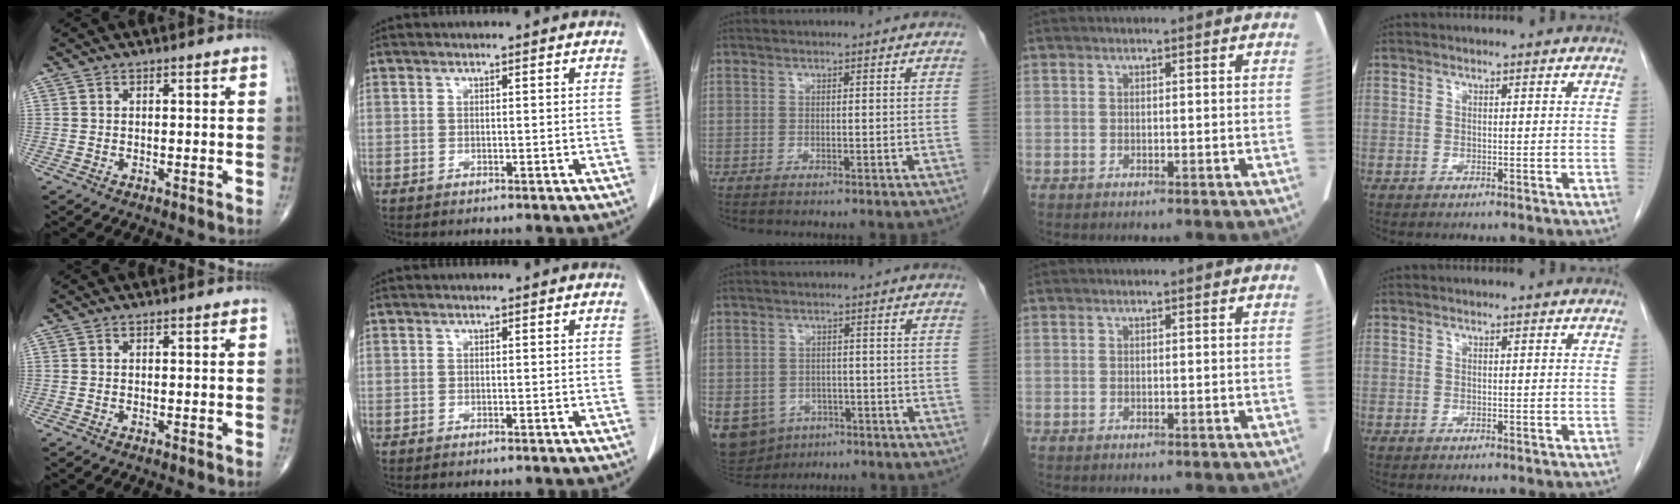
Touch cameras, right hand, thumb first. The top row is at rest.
{"middle": {"total": 13.9, "force": [-6.7, 11.1, 5.0], "torque": [-0.143, 0.000, -0.084]}}